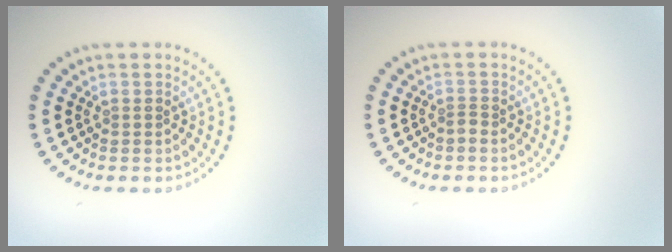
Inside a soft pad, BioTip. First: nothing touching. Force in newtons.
{"total": 0.9, "press": 0.5, "slide": 0.8}